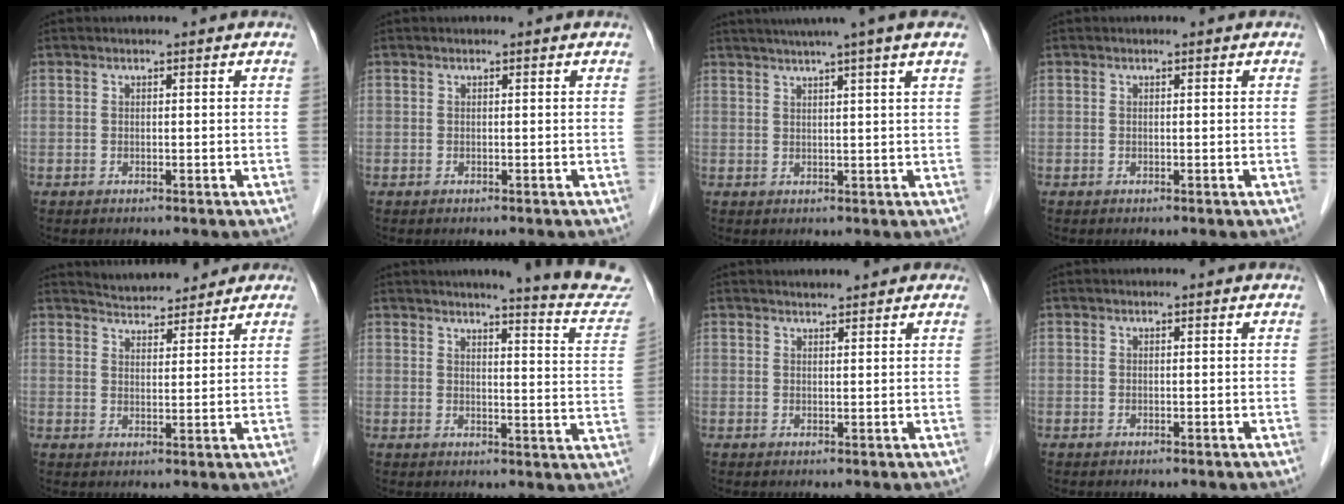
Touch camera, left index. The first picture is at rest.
{"total": 0.5, "force": [-0.4, 0.1, 0.3], "torque": [0.002, 0.000, -0.003]}
{"total": 8.4, "force": [6.2, -1.6, 5.4], "torque": [-0.076, 0.026, 0.075]}
{"total": 0.0}
{"total": 7.1, "force": [6.7, 1.9, 1.3], "torque": [-0.019, 0.018, 0.098]}
{"total": 13.3, "force": [12.5, -0.1, 4.6], "torque": [-0.044, -0.068, 0.123]}
{"total": 2.8, "force": [2.5, 0.6, 0.9], "torque": [-0.013, 0.016, 0.034]}
{"total": 0.0}